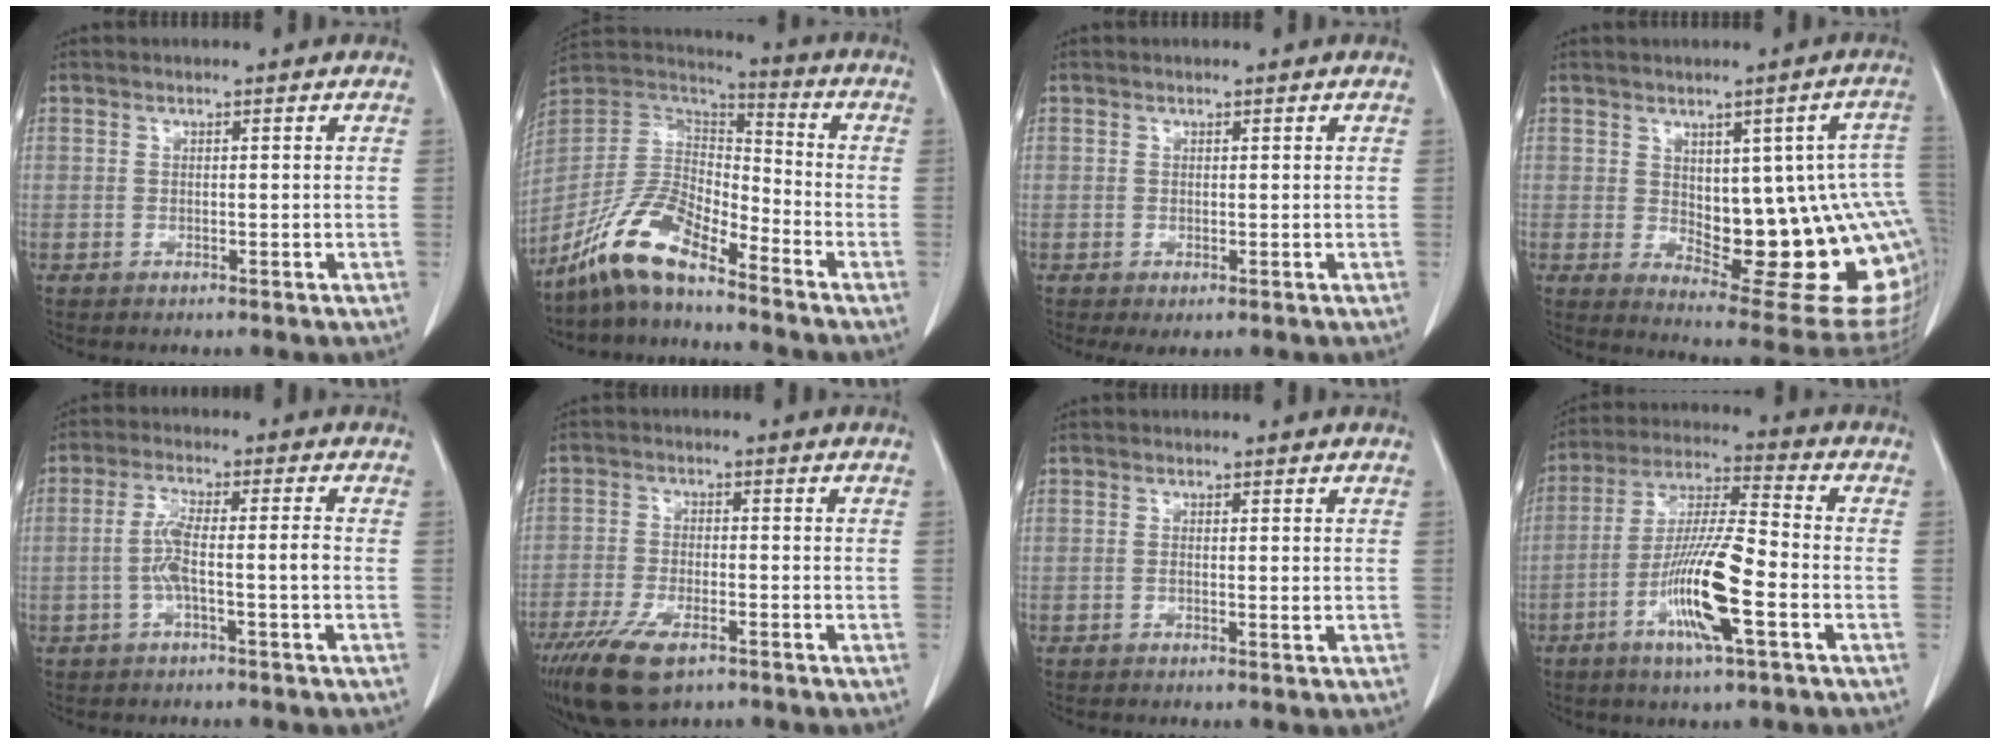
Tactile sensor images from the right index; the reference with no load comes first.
{"total": 12.2, "force": [-9.3, 3.0, 7.3], "torque": [-0.155, 0.015, -0.182]}
{"total": 1.0, "force": [0.0, 0.8, 0.6], "torque": [-0.010, -0.001, 0.003]}
{"total": 21.0, "force": [-0.8, 6.6, 19.9], "torque": [-0.168, 0.014, 0.020]}
{"total": 5.1, "force": [-1.2, 0.2, 5.0], "torque": [-0.100, 0.015, -0.018]}
{"total": 9.8, "force": [-6.4, 3.5, 6.6], "torque": [-0.126, -0.017, -0.112]}
{"total": 0.7, "force": [0.1, 0.1, 0.6], "torque": [-0.006, 0.000, 0.005]}
{"total": 13.3, "force": [-4.6, 1.1, 12.5], "torque": [-0.241, -0.008, -0.086]}